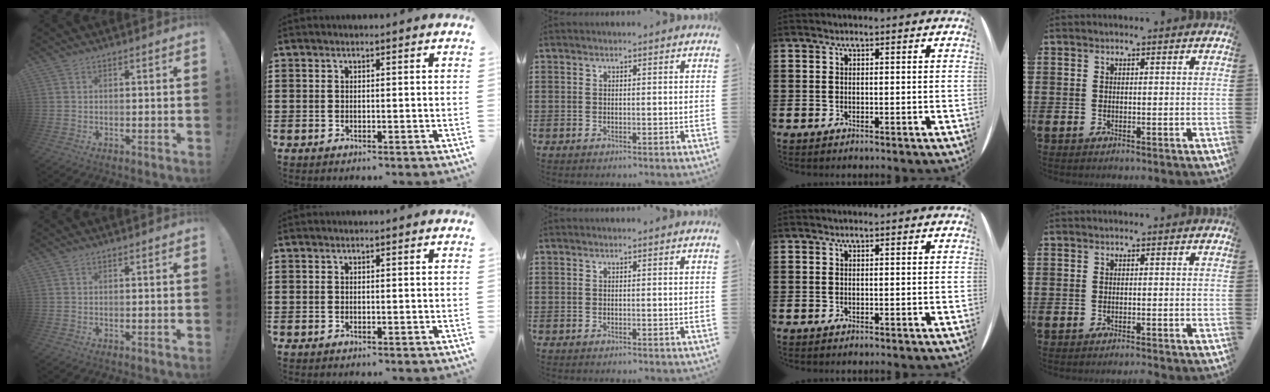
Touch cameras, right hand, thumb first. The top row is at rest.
{"little": {"total": 0.5, "force": [-0.5, -0.2, 0.0], "torque": [0.001, -0.001, -0.010]}}